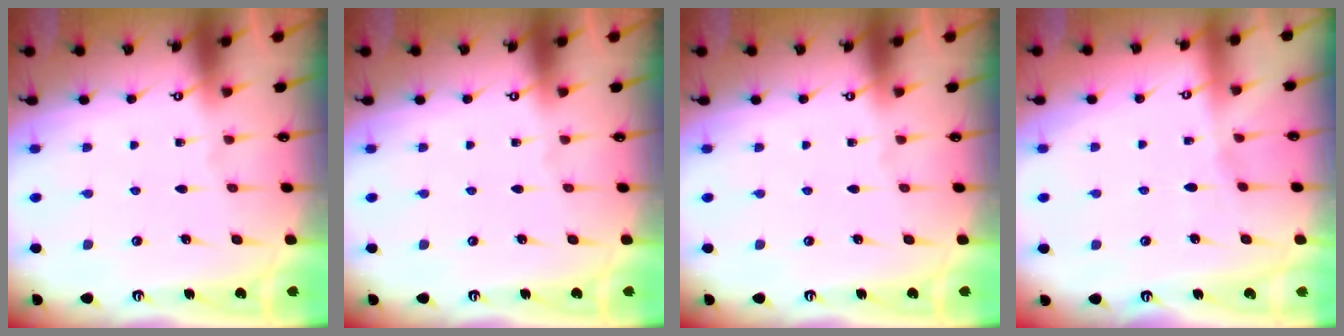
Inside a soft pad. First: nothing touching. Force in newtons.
{"total": 0.0}
{"total": 0.0}
{"total": 2.8, "press": 2.8, "slide": 0.4}